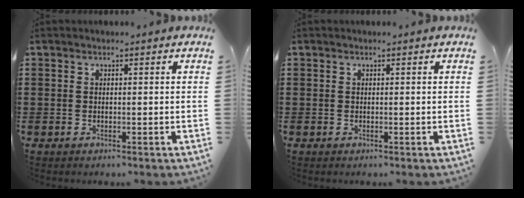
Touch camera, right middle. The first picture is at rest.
{"total": 0.0}